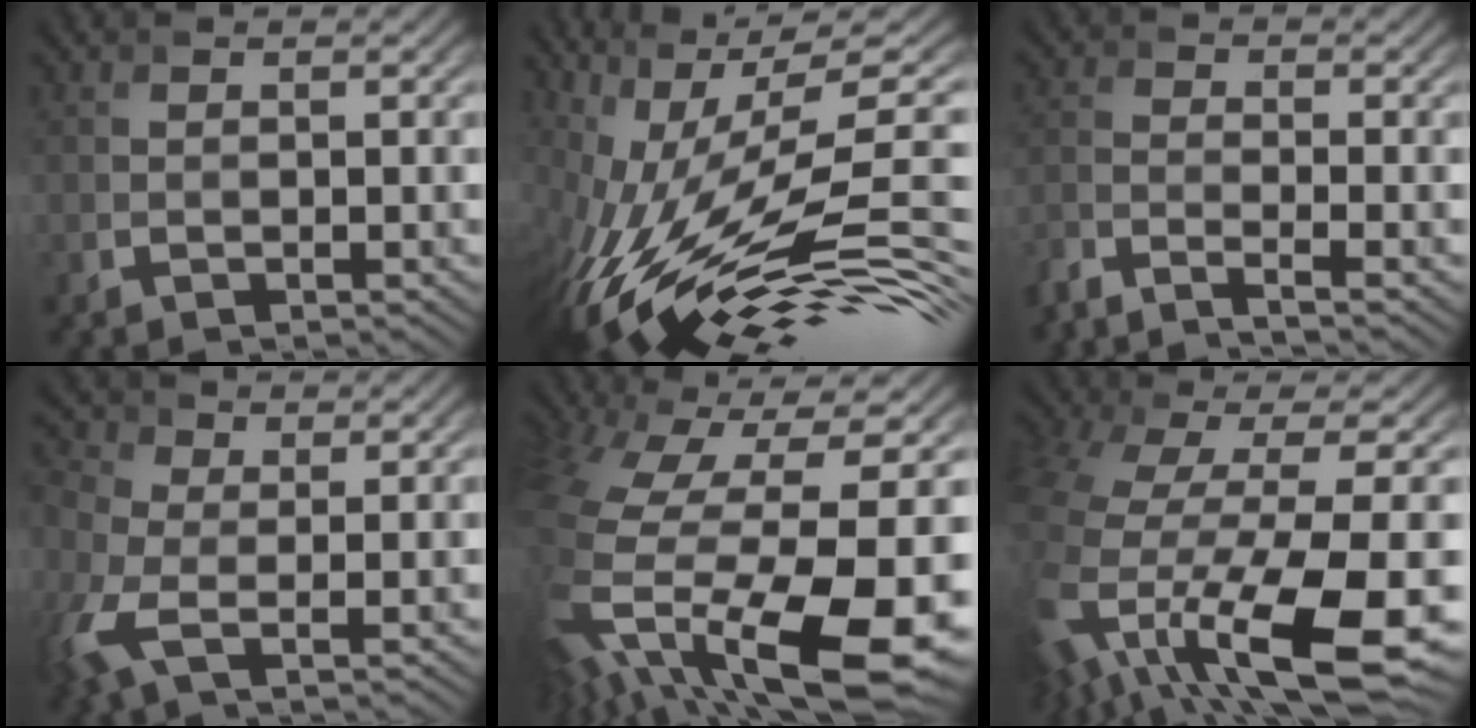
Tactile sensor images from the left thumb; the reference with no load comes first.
{"total": 16.2, "force": [-1.9, 5.4, 15.1], "torque": [-0.278, 0.011, -0.041]}
{"total": 4.7, "force": [-4.1, 0.5, 2.3], "torque": [-0.045, -0.009, -0.095]}
{"total": 7.9, "force": [-1.4, 4.6, 6.2], "torque": [-0.197, -0.005, -0.040]}
{"total": 18.1, "force": [-4.9, 8.4, 15.3], "torque": [-0.309, -0.068, -0.051]}
{"total": 16.5, "force": [-6.9, 6.6, 13.4], "torque": [-0.320, -0.061, -0.090]}